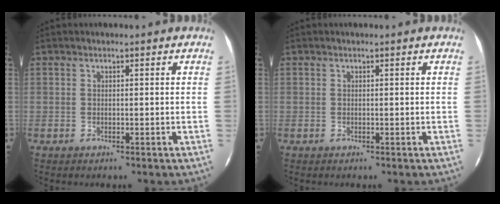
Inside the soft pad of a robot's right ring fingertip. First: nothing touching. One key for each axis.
{"total": 0.0}